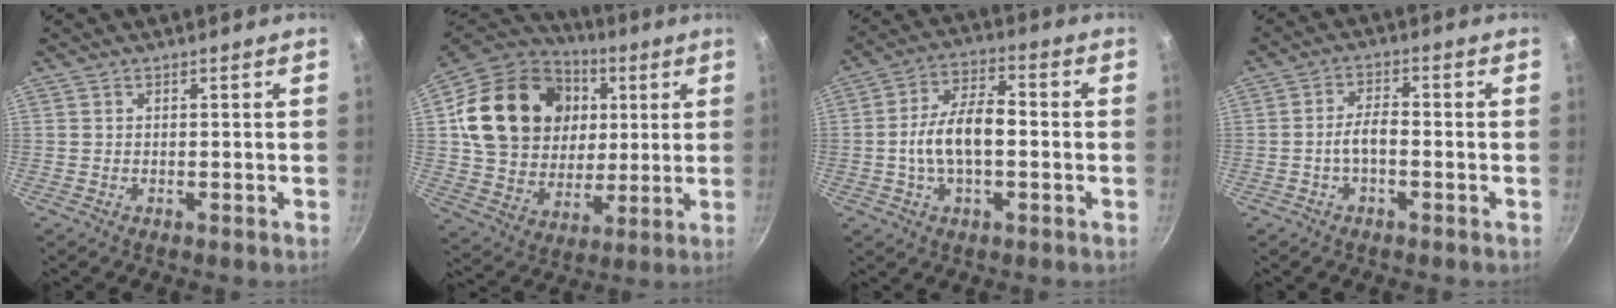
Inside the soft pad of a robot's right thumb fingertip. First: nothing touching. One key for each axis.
{"total": 25.3, "fx": 6.1, "fy": 19.9, "fz": 14.4, "tx": -0.238, "ty": 0.003, "tz": 0.114}
{"total": 11.1, "fx": -1.2, "fy": 5.7, "fz": 9.5, "tx": -0.158, "ty": 0.031, "tz": -0.027}
{"total": 4.3, "fx": -1.4, "fy": 1.9, "fz": 3.5, "tx": -0.064, "ty": 0.022, "tz": -0.029}